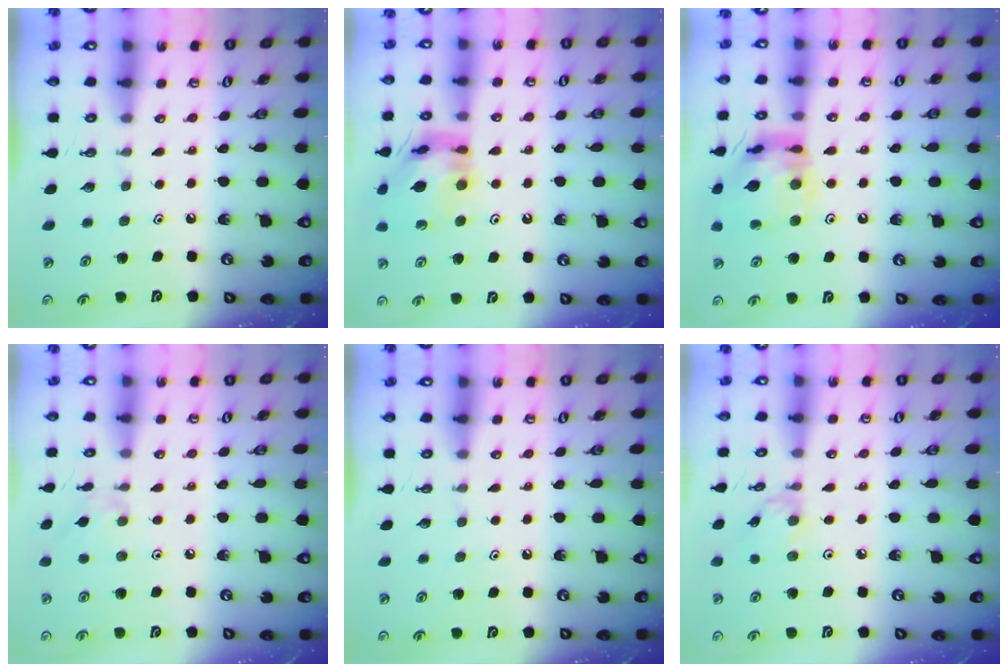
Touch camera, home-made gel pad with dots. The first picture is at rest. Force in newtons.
{"total": 14.2, "press": 14.1, "slide": 1.3}
{"total": 17.4, "press": 17.3, "slide": 1.4}
{"total": 1.6, "press": 1.6, "slide": 0.3}
{"total": 0.0}
{"total": 1.4, "press": 1.4, "slide": 0.1}